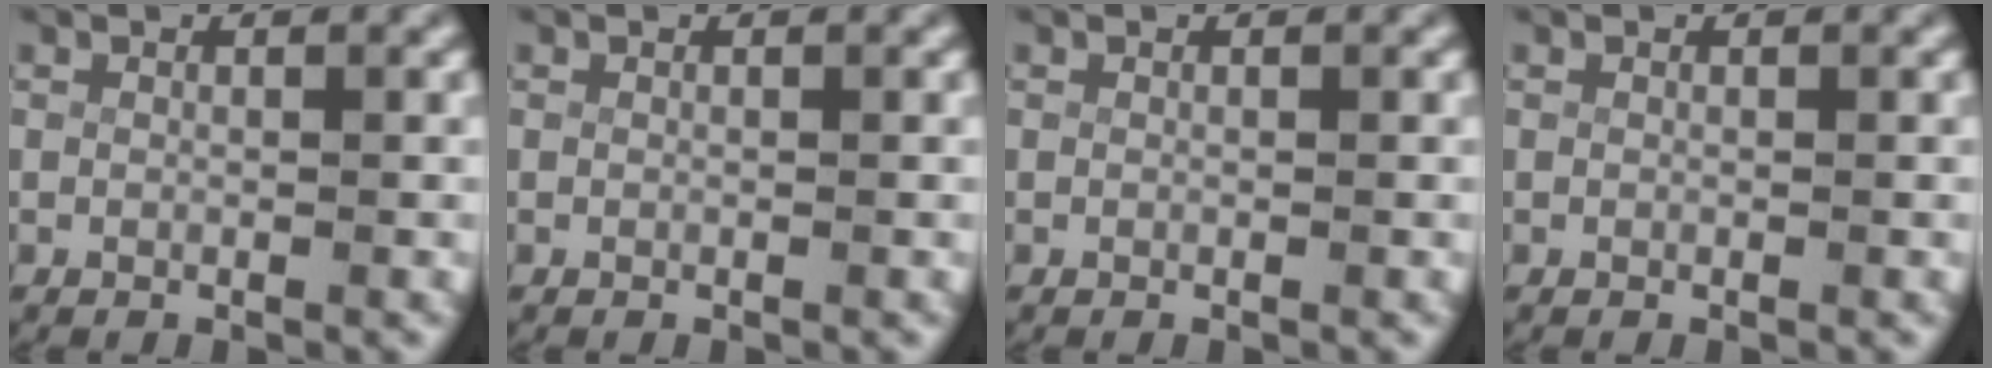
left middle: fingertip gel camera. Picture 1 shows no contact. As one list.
[{"total": 0.0}, {"total": 0.0}, {"total": 0.0}]